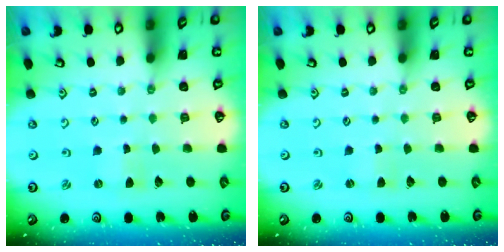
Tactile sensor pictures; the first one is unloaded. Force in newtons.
{"total": 1.3, "press": 1.3, "slide": 0.2}